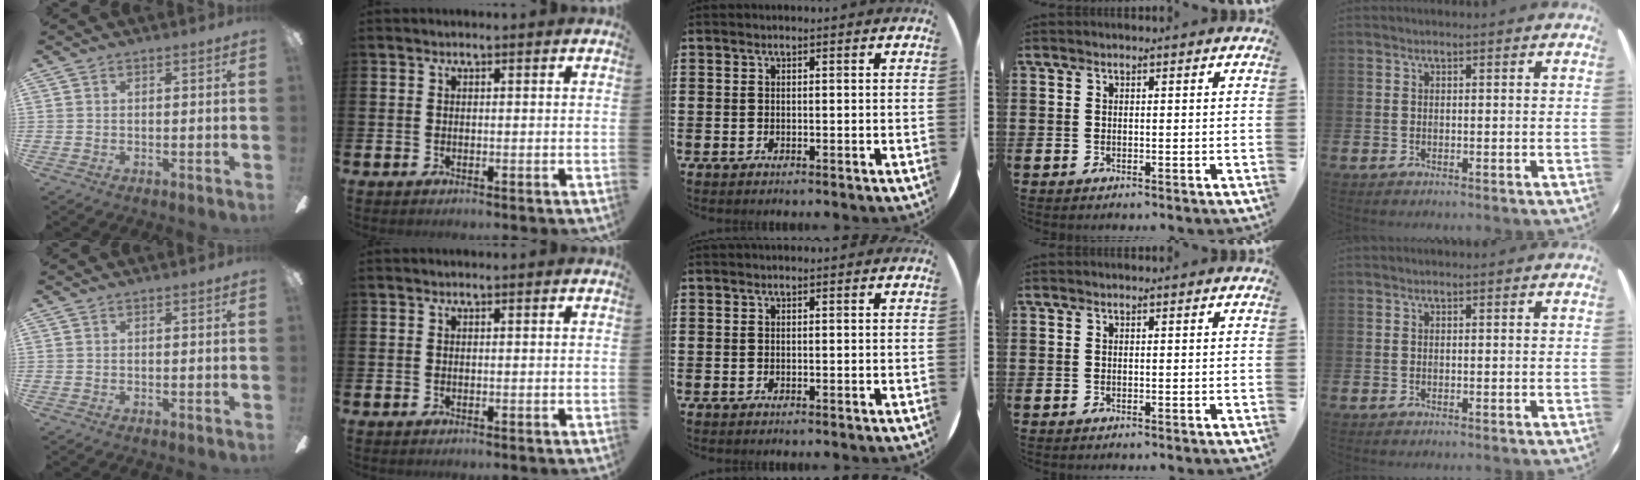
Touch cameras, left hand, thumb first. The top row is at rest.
{}